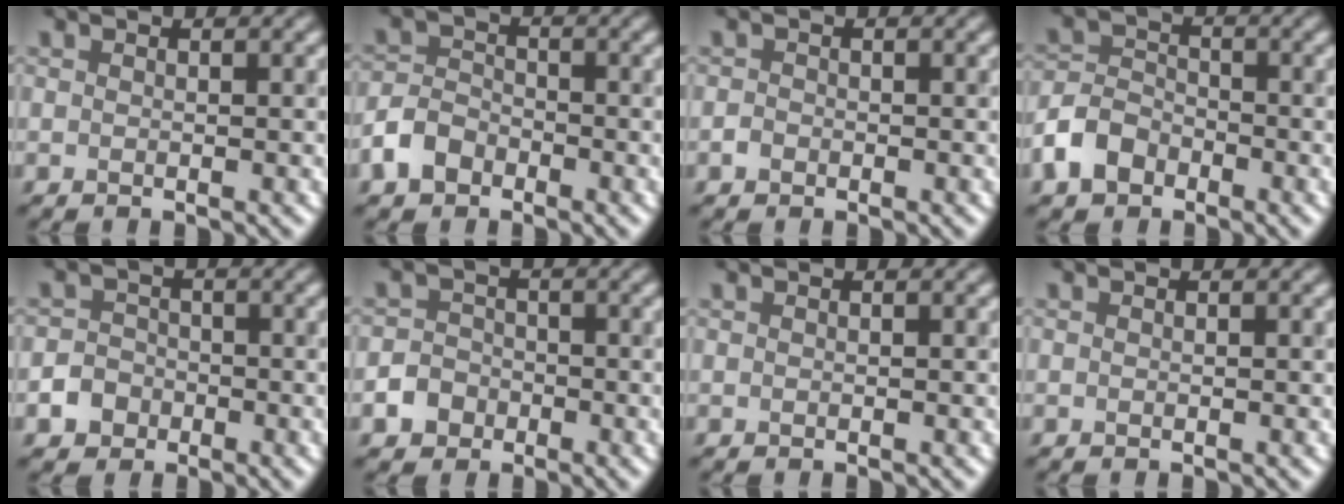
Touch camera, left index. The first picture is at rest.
{"total": 3.3, "force": [-2.1, 2.3, 1.4], "torque": [-0.027, 0.003, -0.050]}
{"total": 0.9, "force": [-0.5, 0.7, 0.3], "torque": [-0.005, -0.001, -0.011]}
{"total": 4.0, "force": [-2.4, 2.7, 1.7], "torque": [-0.038, 0.003, -0.056]}
{"total": 3.0, "force": [-1.5, 2.5, 0.8], "torque": [0.002, -0.003, -0.031]}
{"total": 3.2, "force": [-1.7, 2.6, 0.8], "torque": [0.001, -0.004, -0.036]}
{"total": 0.0}
{"total": 0.0}